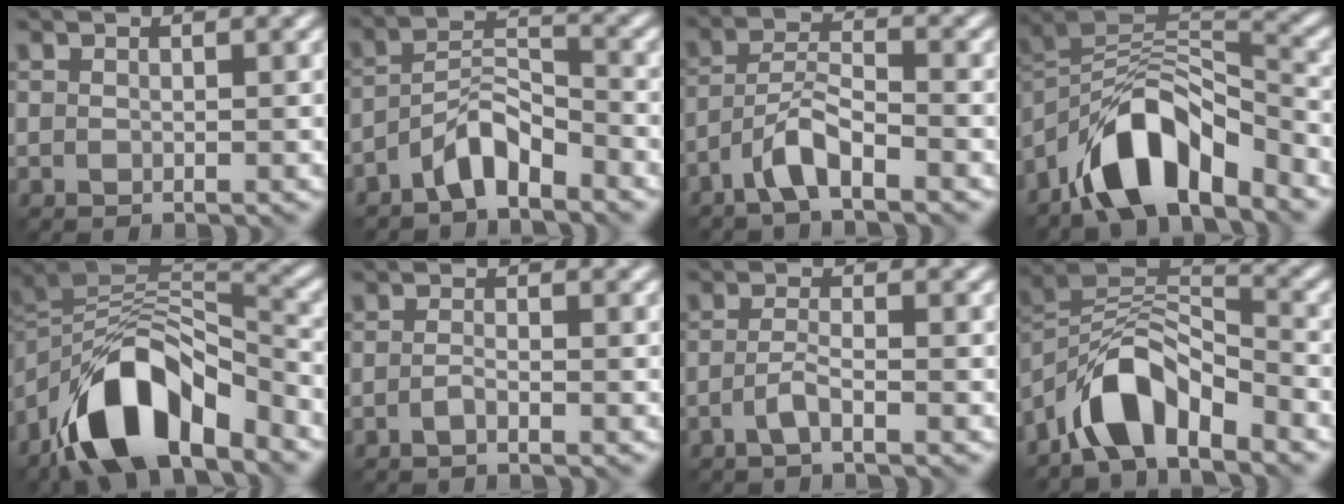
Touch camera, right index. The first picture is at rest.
{"total": 4.2, "force": [-3.1, 1.4, 2.4], "torque": [-0.040, 0.019, -0.063]}
{"total": 3.9, "force": [-2.7, 0.7, 2.7], "torque": [-0.054, 0.013, -0.059]}
{"total": 8.9, "force": [-6.0, 3.5, 5.6], "torque": [-0.084, 0.010, -0.112]}
{"total": 11.2, "force": [-6.9, 4.6, 7.5], "torque": [-0.124, 0.009, -0.135]}
{"total": 1.2, "force": [-0.8, 0.3, 0.9], "torque": [-0.017, 0.001, -0.018]}
{"total": 2.0, "force": [-1.2, 0.3, 1.6], "torque": [-0.034, 0.004, -0.030]}
{"total": 7.0, "force": [-4.8, 2.7, 4.3], "torque": [-0.067, 0.008, -0.093]}